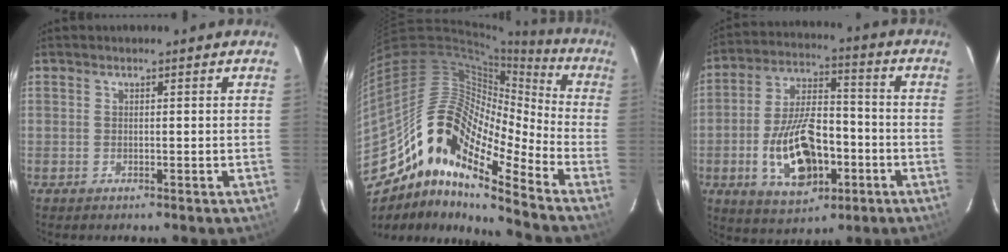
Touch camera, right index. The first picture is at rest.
{"total": 17.3, "force": [-10.7, 4.9, 12.8], "torque": [-0.210, 0.003, -0.223]}
{"total": 16.1, "force": [-5.1, 8.8, 12.5], "torque": [-0.248, 0.009, -0.071]}